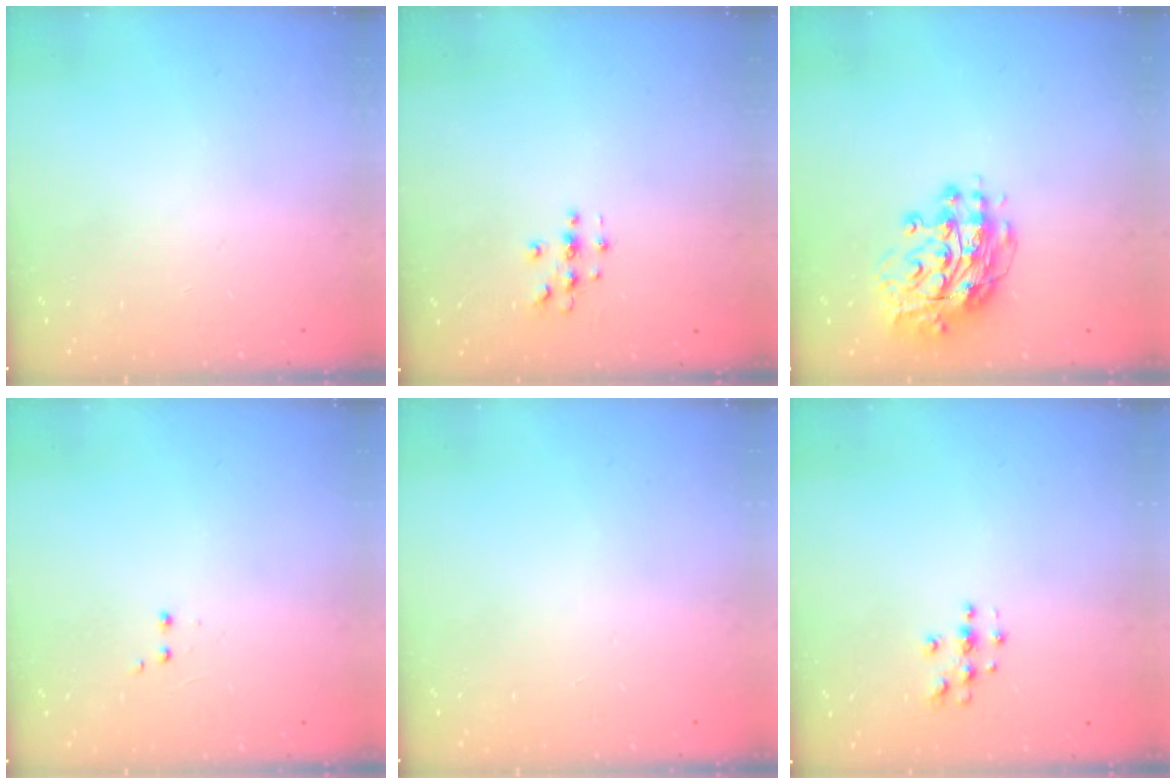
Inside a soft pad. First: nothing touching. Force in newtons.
{"total": 2.9, "press": 2.9, "slide": 0.3}
{"total": 13.7, "press": 13.6, "slide": 1.5}
{"total": 1.9, "press": 1.8, "slide": 0.5}
{"total": 0.0}
{"total": 3.6, "press": 3.6, "slide": 0.5}